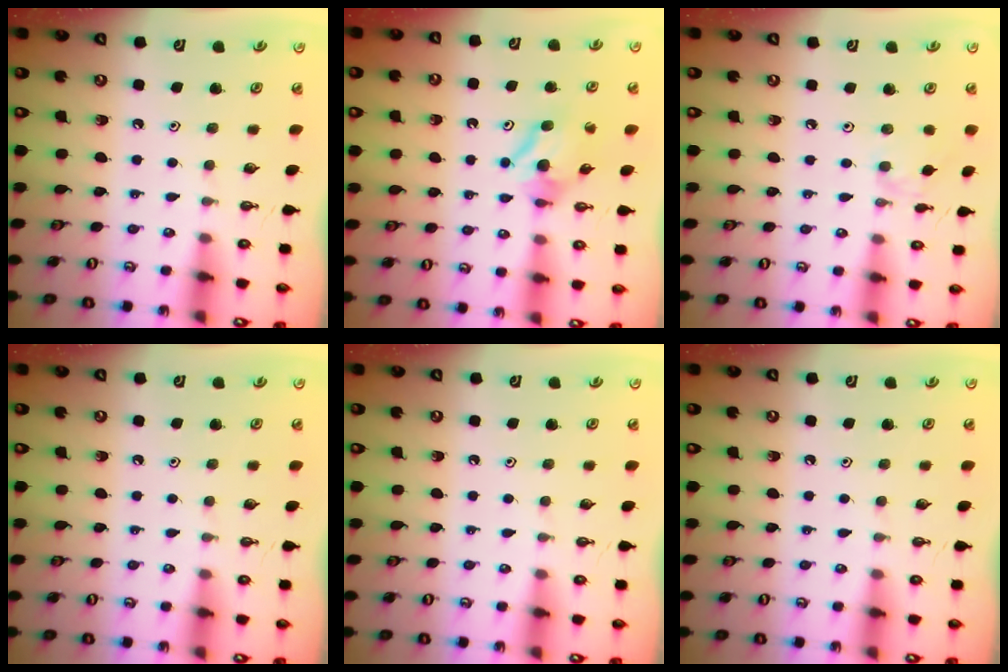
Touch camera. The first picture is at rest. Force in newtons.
{"total": 7.9, "press": 7.9, "slide": 0.2}
{"total": 1.4, "press": 1.4, "slide": 0.4}
{"total": 0.0}
{"total": 0.0}
{"total": 0.0}